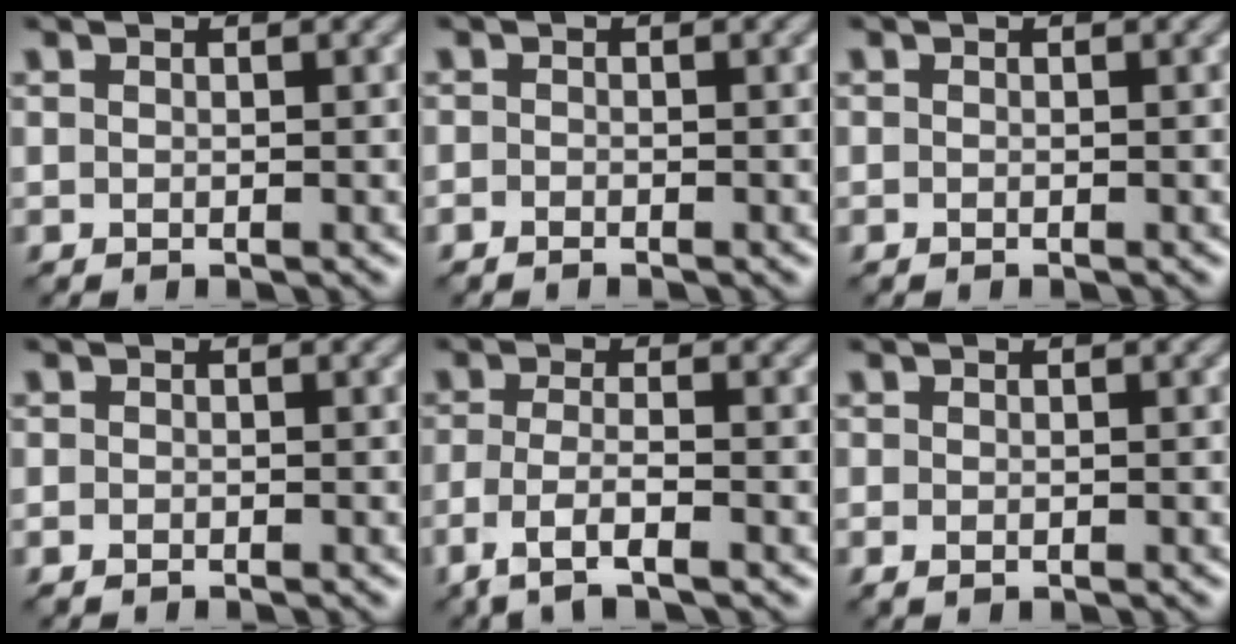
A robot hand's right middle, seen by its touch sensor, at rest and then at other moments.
{"total": 0.6, "force": [-0.5, 0.1, 0.2], "torque": [-0.001, -0.004, -0.010]}
{"total": 0.0}
{"total": 0.6, "force": [-0.4, 0.4, 0.3], "torque": [-0.003, -0.003, -0.008]}
{"total": 3.7, "force": [-2.1, 0.8, 2.9], "torque": [-0.062, -0.007, -0.048]}
{"total": 0.9, "force": [-0.3, 0.6, 0.6], "torque": [-0.015, -0.004, -0.005]}